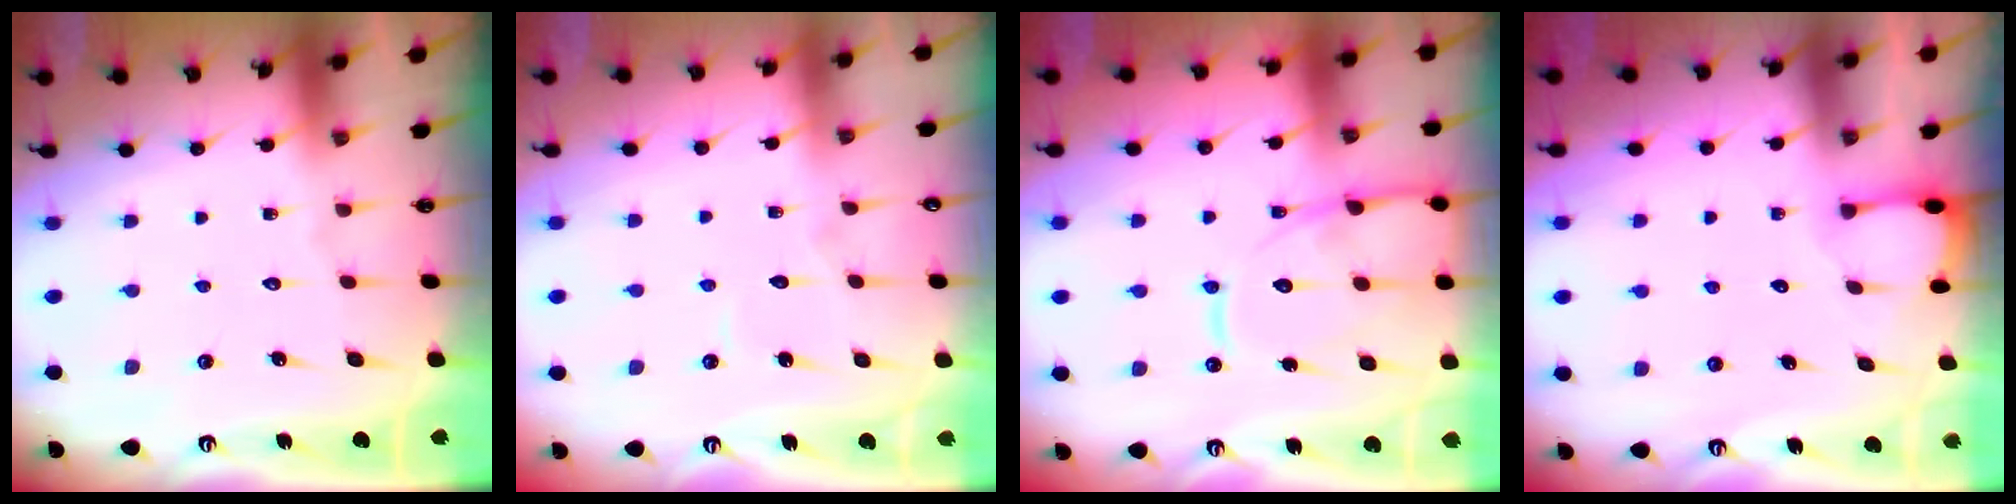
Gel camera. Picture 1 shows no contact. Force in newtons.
{"total": 2.5, "press": 2.5, "slide": 0.2}
{"total": 14.6, "press": 14.5, "slide": 1.3}
{"total": 0.9, "press": 0.8, "slide": 0.2}